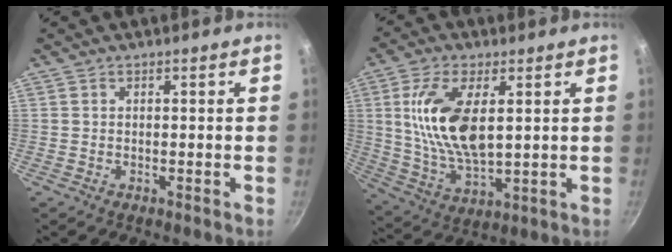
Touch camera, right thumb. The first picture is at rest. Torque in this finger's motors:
{"motor_torque": [-1.11, 2.11, 1.37, 0.27, 0.22]}